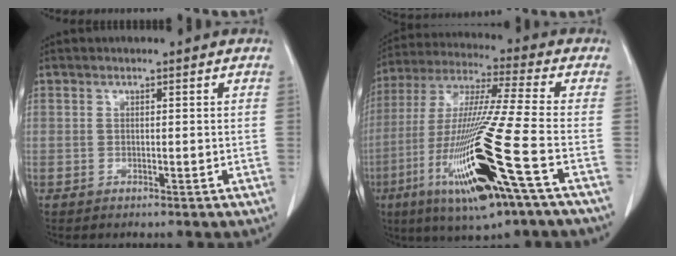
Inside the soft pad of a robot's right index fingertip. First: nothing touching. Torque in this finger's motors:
{"motor_torque": [2.14, 0.00, 0.56, 0.21]}